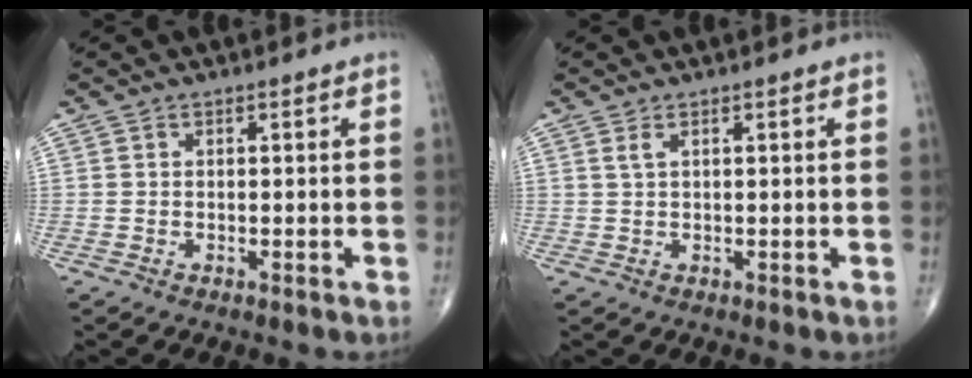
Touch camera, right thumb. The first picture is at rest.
{"total": 1.0, "force": [0.6, 0.3, 0.8], "torque": [-0.021, 0.006, 0.013]}